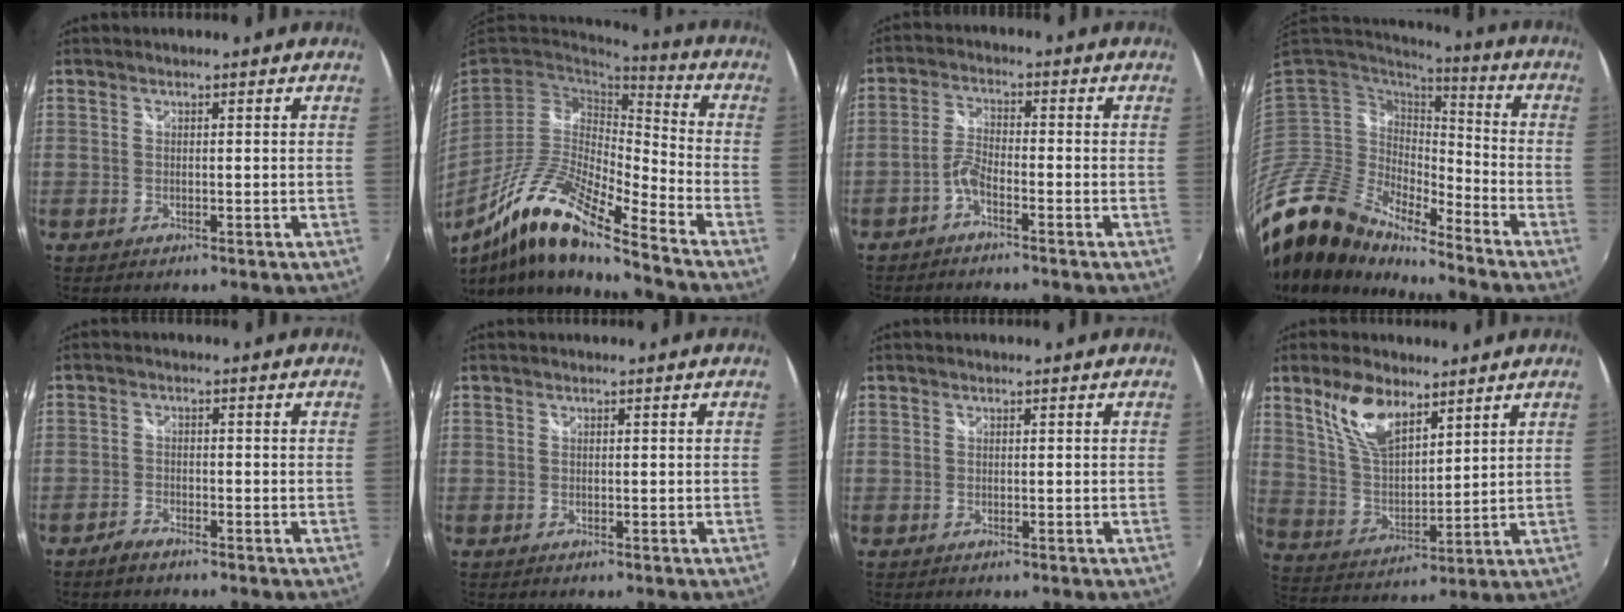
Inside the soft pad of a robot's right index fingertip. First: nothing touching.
{"total": 17.3, "force": [-11.1, 2.8, 12.9], "torque": [-0.236, -0.029, -0.224]}
{"total": 3.2, "force": [-2.4, 0.8, 2.0], "torque": [-0.055, 0.011, -0.050]}
{"total": 17.6, "force": [-15.1, 5.6, 7.1], "torque": [-0.148, -0.022, -0.297]}
{"total": 2.6, "force": [-2.3, 0.8, 0.9], "torque": [-0.034, -0.001, -0.046]}
{"total": 0.0}
{"total": 0.0}
{"total": 11.6, "force": [7.2, 5.3, 7.3], "torque": [-0.142, 0.011, 0.148]}